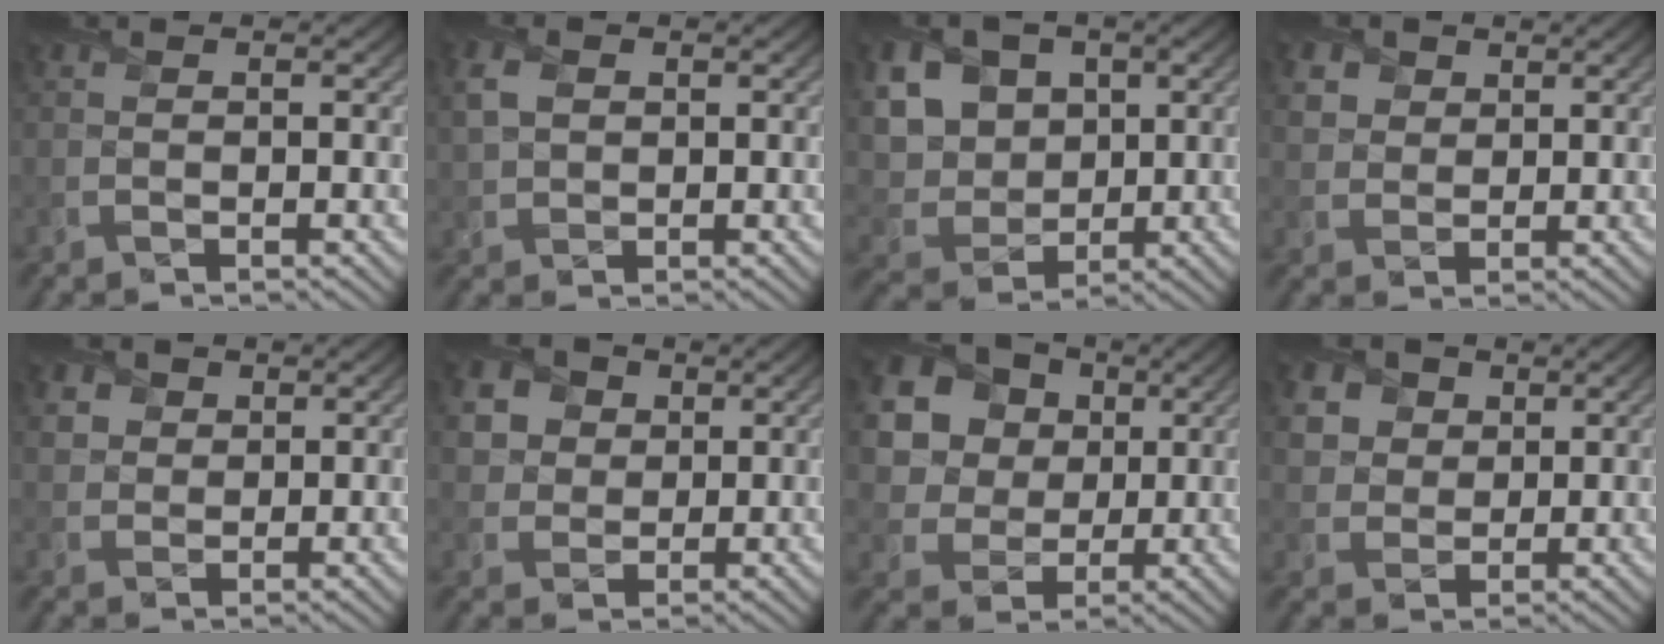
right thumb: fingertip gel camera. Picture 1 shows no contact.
{"total": 3.8, "force": [1.2, 2.7, 2.4], "torque": [-0.067, 0.005, 0.022]}
{"total": 12.0, "force": [3.8, 9.2, 6.8], "torque": [-0.168, 0.017, 0.078]}
{"total": 4.1, "force": [2.3, 3.1, 1.4], "torque": [-0.058, -0.005, 0.052]}
{"total": 3.5, "force": [1.8, 2.7, 1.2], "torque": [-0.048, -0.004, 0.041]}
{"total": 7.3, "force": [3.0, 5.8, 3.2], "torque": [-0.126, 0.012, 0.052]}
{"total": 16.1, "force": [6.3, 13.1, 7.0], "torque": [-0.234, 0.030, 0.145]}
{"total": 6.8, "force": [3.4, 5.3, 2.7], "torque": [-0.123, 0.003, 0.064]}